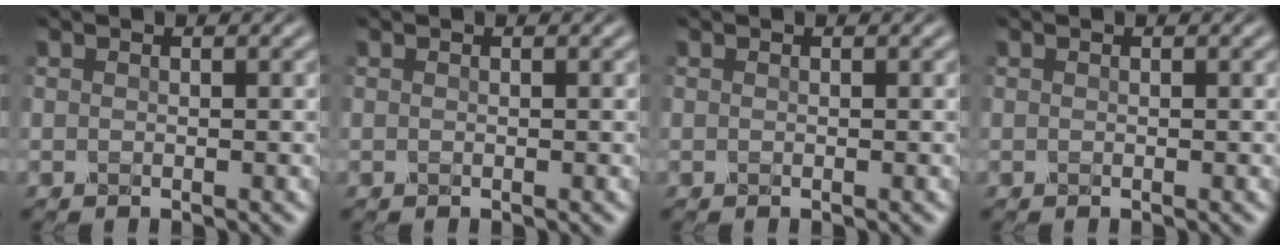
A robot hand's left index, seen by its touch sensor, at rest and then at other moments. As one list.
[{"total": 0.0}, {"total": 0.0}, {"total": 0.0}]